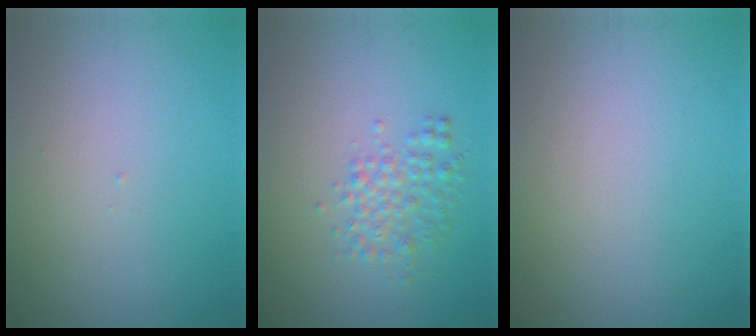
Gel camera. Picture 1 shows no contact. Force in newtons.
{"total": 2.5, "press": 2.5, "slide": 0.0}
{"total": 0.0}